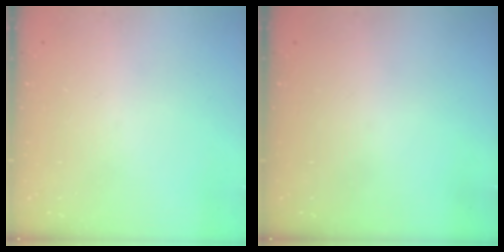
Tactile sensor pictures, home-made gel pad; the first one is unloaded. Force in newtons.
{"total": 0.0}